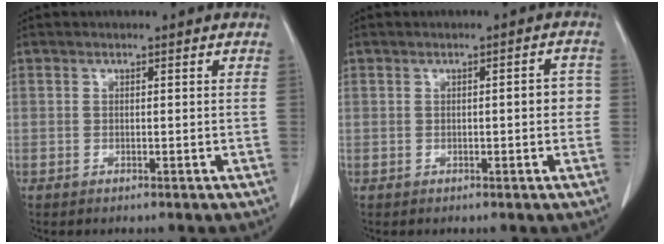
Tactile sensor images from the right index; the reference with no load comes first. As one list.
[{"total": 2.8, "force": [-0.1, 0.9, 2.7], "torque": [-0.029, 0.012, -0.002]}]